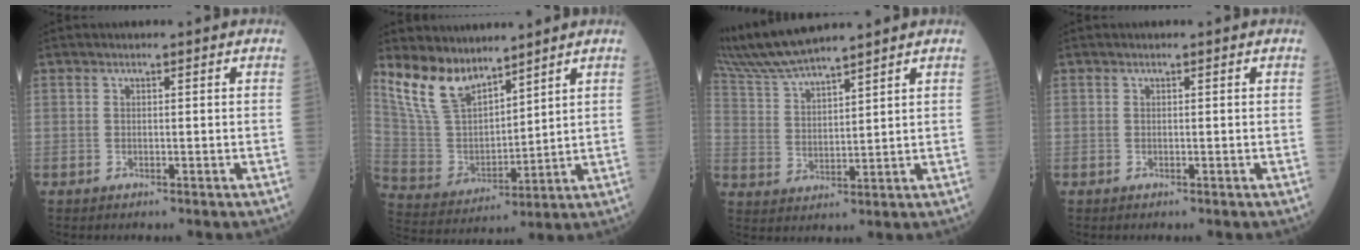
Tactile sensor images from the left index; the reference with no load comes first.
{"total": 10.5, "force": [8.8, 4.0, 4.2], "torque": [-0.096, 0.012, 0.194]}
{"total": 10.7, "force": [9.8, -0.1, 4.1], "torque": [-0.093, 0.023, 0.196]}
{"total": 0.0}